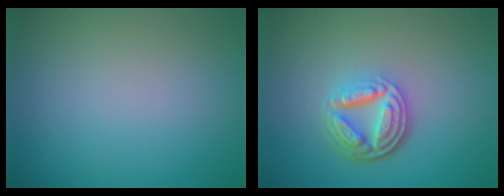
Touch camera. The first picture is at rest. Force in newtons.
{"total": 4.8, "press": 3.6, "slide": 3.2}